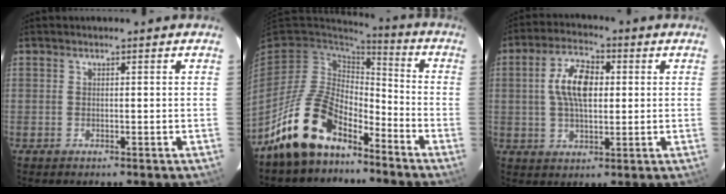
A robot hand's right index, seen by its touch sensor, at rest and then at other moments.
{"total": 15.0, "force": [-10.5, 7.4, 7.7], "torque": [-0.169, 0.008, -0.189]}
{"total": 9.3, "force": [1.3, 4.7, 7.9], "torque": [-0.150, 0.018, 0.023]}